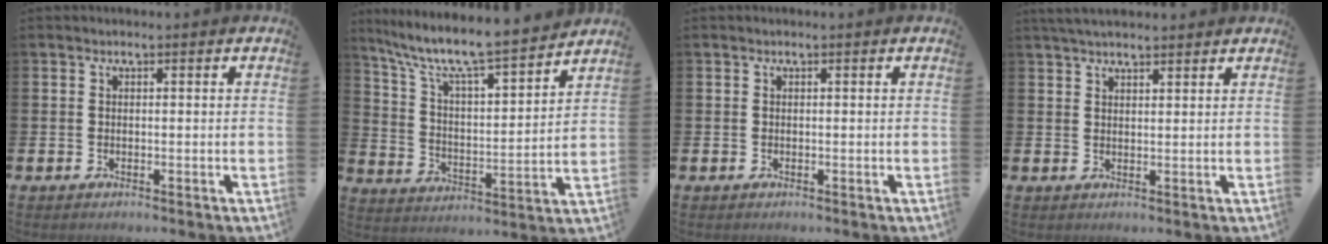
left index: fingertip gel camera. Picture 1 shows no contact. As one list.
[{"total": 8.7, "force": [7.8, 0.7, 3.7], "torque": [-0.107, -0.062, 0.128]}, {"total": 0.0}, {"total": 3.2, "force": [3.0, 0.6, 1.0], "torque": [-0.020, -0.007, 0.056]}]